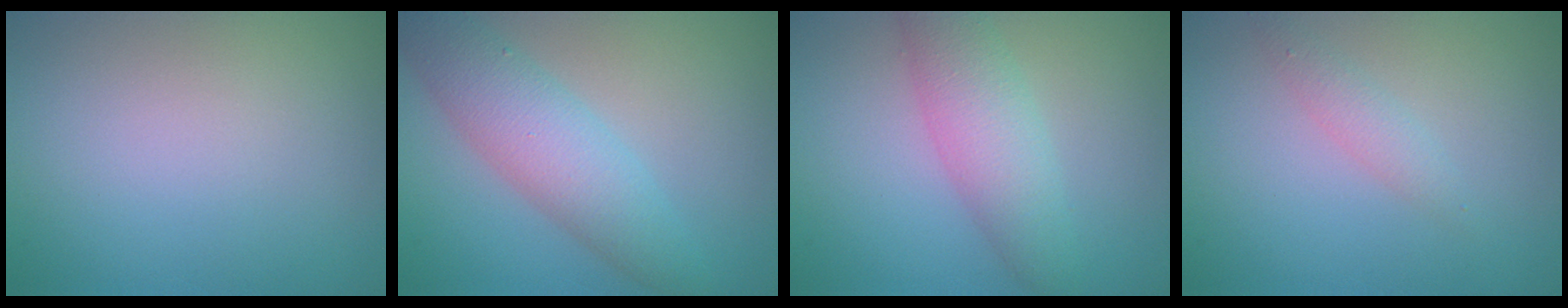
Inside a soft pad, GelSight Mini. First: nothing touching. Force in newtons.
{"total": 5.2, "press": 5.2, "slide": 0.2}
{"total": 4.4, "press": 4.4, "slide": 0.1}
{"total": 1.4, "press": 1.4, "slide": 0.0}